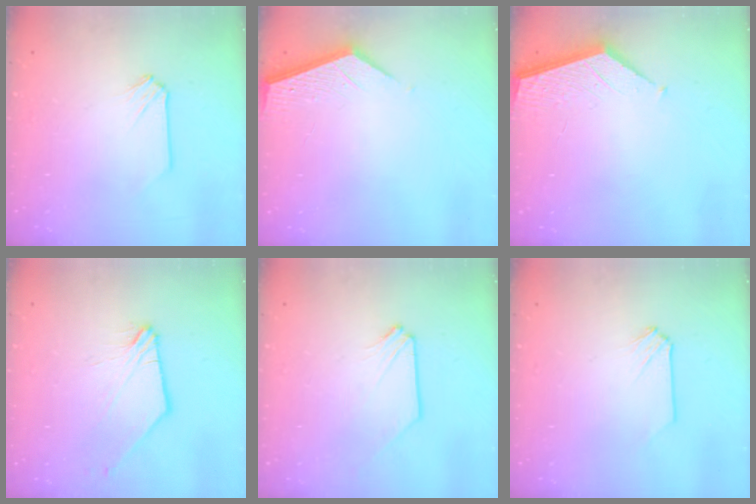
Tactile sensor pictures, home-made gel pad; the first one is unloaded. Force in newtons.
{"total": 4.4, "press": 4.4, "slide": 0.1}
{"total": 2.1, "press": 2.1, "slide": 0.2}
{"total": 2.4, "press": 2.4, "slide": 0.5}
{"total": 0.8, "press": 0.8, "slide": 0.1}
{"total": 0.0}